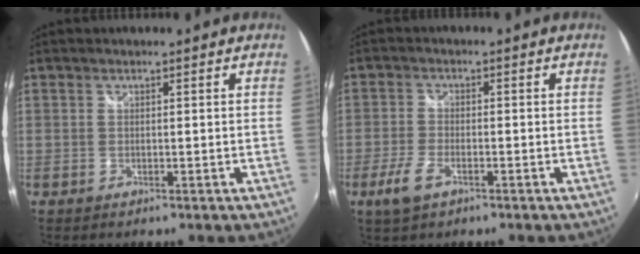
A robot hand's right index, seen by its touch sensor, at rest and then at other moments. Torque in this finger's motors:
{"motor_torque": [0.15, -0.14, 0.24, 0.03]}